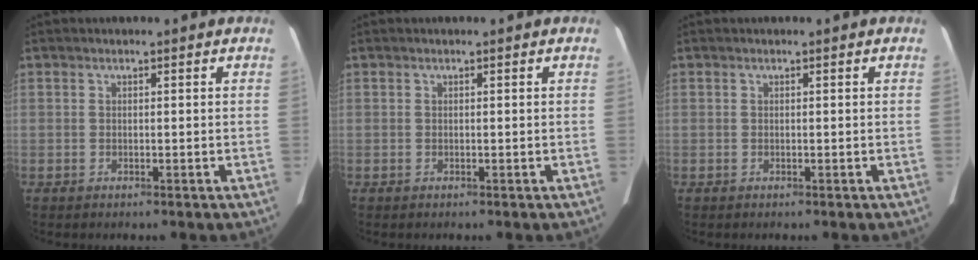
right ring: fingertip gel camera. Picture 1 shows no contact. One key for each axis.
{"total": 0.0}
{"total": 0.0}